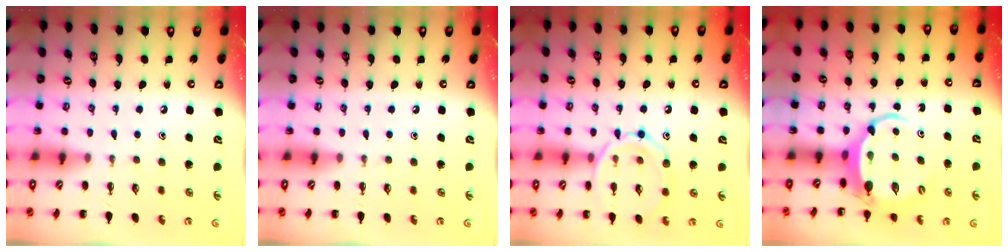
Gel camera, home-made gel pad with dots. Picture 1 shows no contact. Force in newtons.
{"total": 0.0}
{"total": 12.6, "press": 12.6, "slide": 0.6}
{"total": 5.6, "press": 5.5, "slide": 1.0}